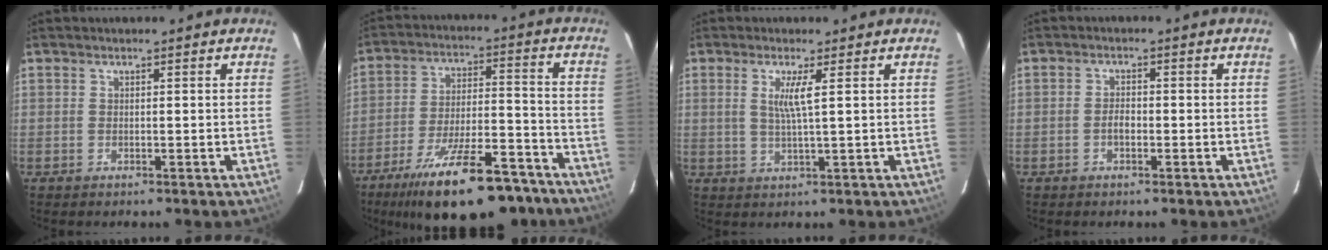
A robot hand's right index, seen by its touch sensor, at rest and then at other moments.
{"total": 23.6, "force": [-18.0, 7.5, 13.3], "torque": [-0.229, -0.015, -0.260]}
{"total": 3.8, "force": [1.1, -0.4, 3.6], "torque": [-0.070, -0.006, 0.021]}
{"total": 2.0, "force": [-0.7, 1.0, 1.5], "torque": [-0.030, 0.004, -0.014]}